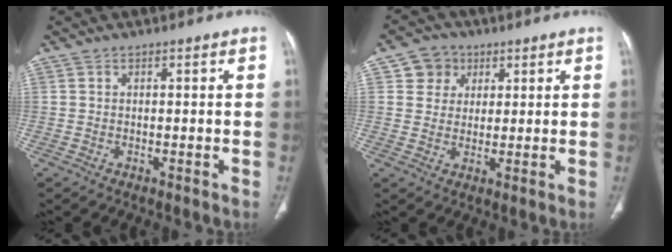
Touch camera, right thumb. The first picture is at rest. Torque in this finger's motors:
{"motor_torque": [-0.05, 0.05, 0.08, -0.08, 0.02]}